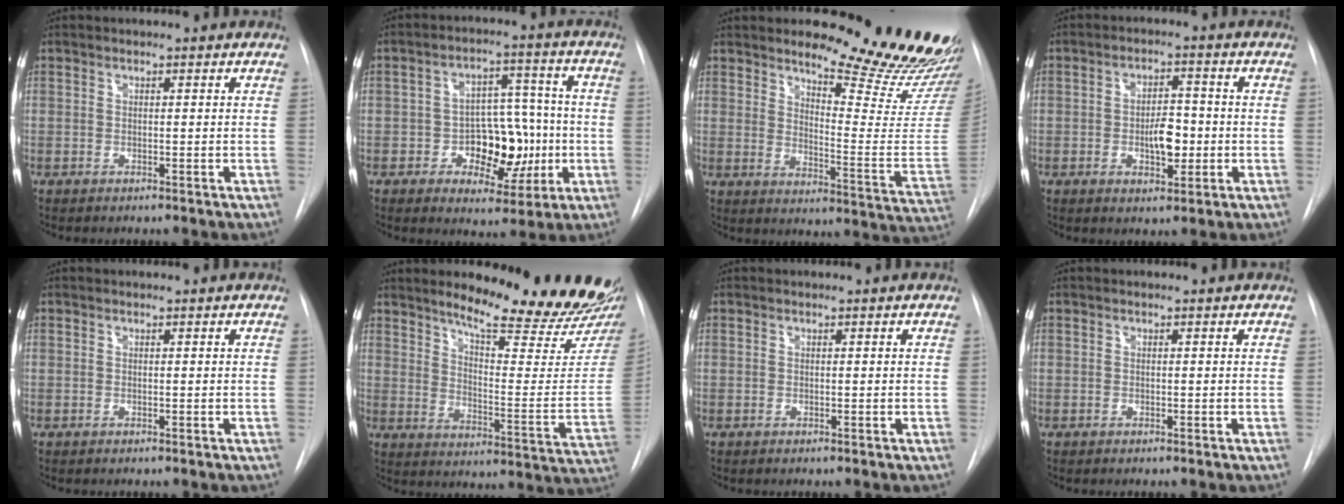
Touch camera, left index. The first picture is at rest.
{"total": 10.8, "force": [-2.3, 6.4, 8.4], "torque": [-0.111, 0.027, -0.025]}
{"total": 20.4, "force": [18.6, 1.8, 8.2], "torque": [-0.107, -0.136, 0.223]}
{"total": 5.6, "force": [-1.1, 2.7, 4.8], "torque": [-0.076, 0.006, -0.013]}
{"total": 0.0}
{"total": 20.2, "force": [18.3, 1.3, 8.6], "torque": [-0.117, -0.103, 0.232]}
{"total": 0.0}
{"total": 0.0}